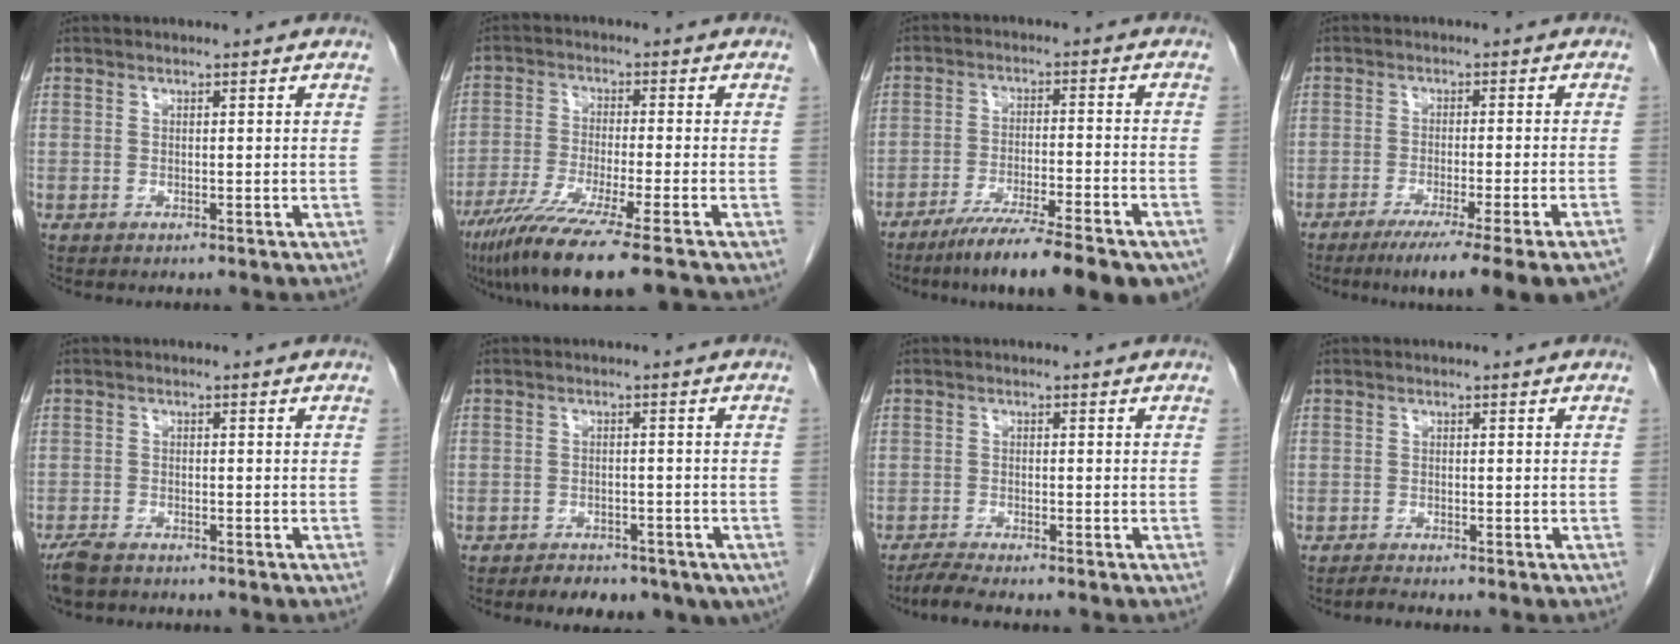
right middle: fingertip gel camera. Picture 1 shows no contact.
{"total": 13.4, "force": [-10.0, -1.1, 8.8], "torque": [-0.154, -0.046, -0.165]}
{"total": 17.6, "force": [-13.4, 2.1, 11.2], "torque": [-0.120, -0.015, -0.201]}
{"total": 15.4, "force": [-12.0, -0.6, 9.6], "torque": [-0.085, -0.037, -0.167]}
{"total": 4.2, "force": [-3.5, 1.3, 2.0], "torque": [-0.041, -0.009, -0.059]}
{"total": 8.9, "force": [-5.8, 4.8, 4.6], "torque": [-0.055, 0.008, -0.072]}
{"total": 2.9, "force": [-2.6, -0.4, 1.2], "torque": [-0.034, -0.012, -0.053]}
{"total": 1.0, "force": [-1.0, -0.2, 0.2], "torque": [-0.013, -0.005, -0.019]}